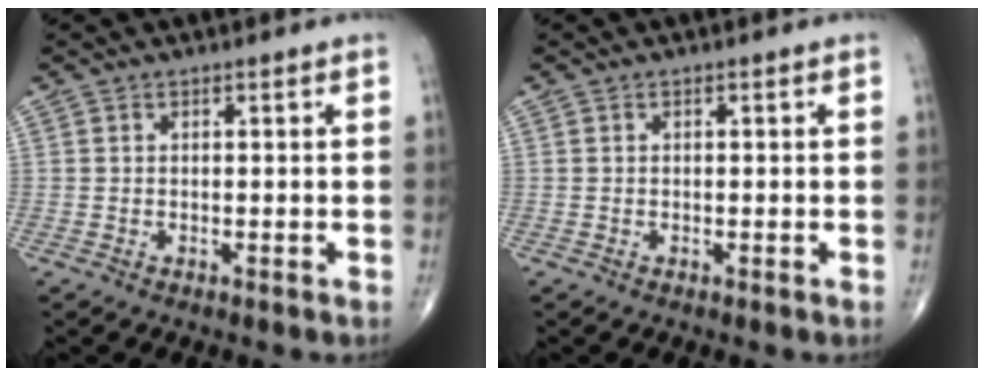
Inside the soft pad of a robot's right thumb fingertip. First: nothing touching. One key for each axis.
{"total": 0.0}